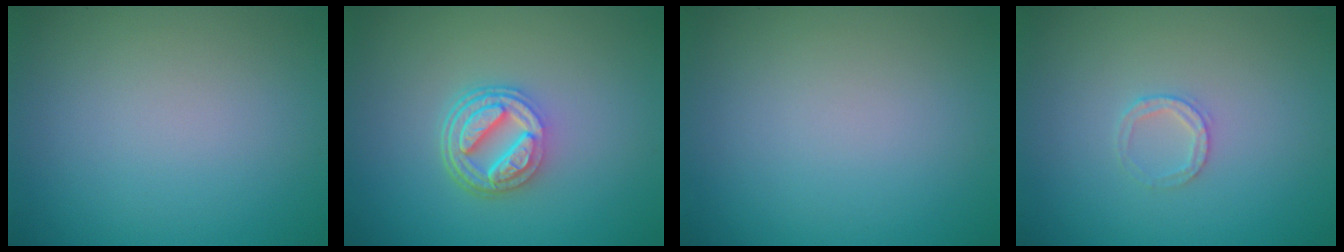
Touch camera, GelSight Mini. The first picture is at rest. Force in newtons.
{"total": 5.1, "press": 3.6, "slide": 3.5}
{"total": 0.0}
{"total": 1.4, "press": 1.3, "slide": 0.2}